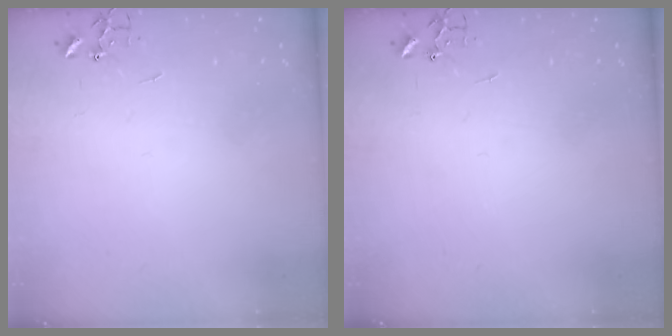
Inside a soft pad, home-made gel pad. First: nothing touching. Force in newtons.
{"total": 0.0}